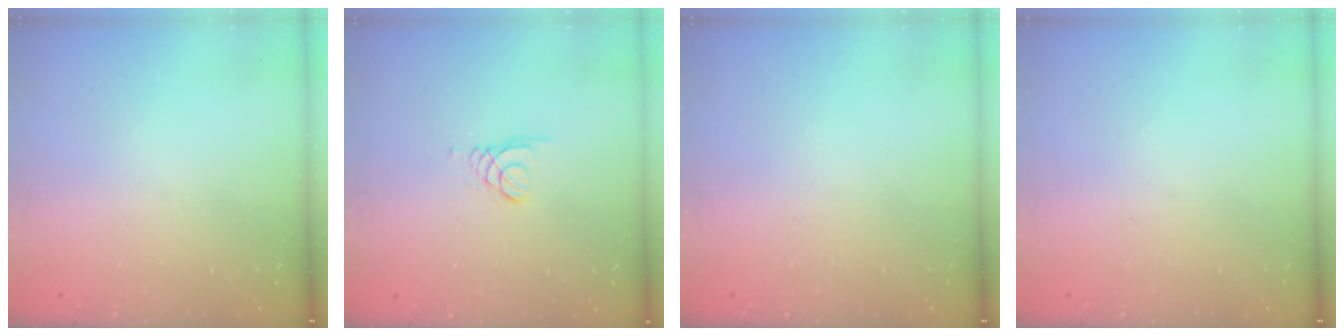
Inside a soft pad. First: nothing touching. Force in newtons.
{"total": 1.5, "press": 1.5, "slide": 0.1}
{"total": 0.0}
{"total": 0.0}